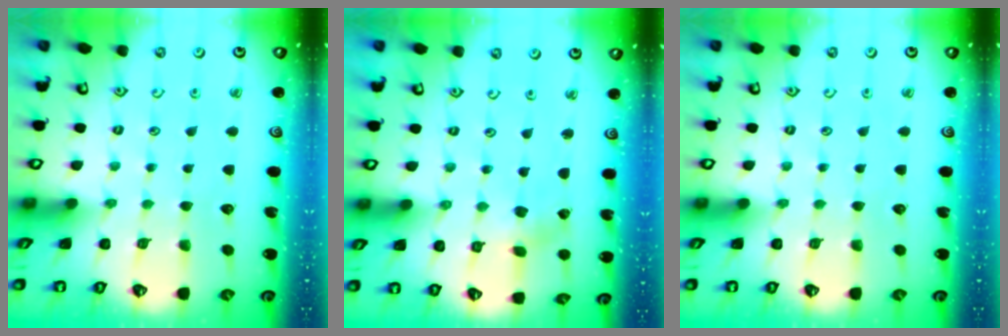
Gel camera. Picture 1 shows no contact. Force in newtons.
{"total": 1.2, "press": 1.2, "slide": 0.1}
{"total": 0.0}